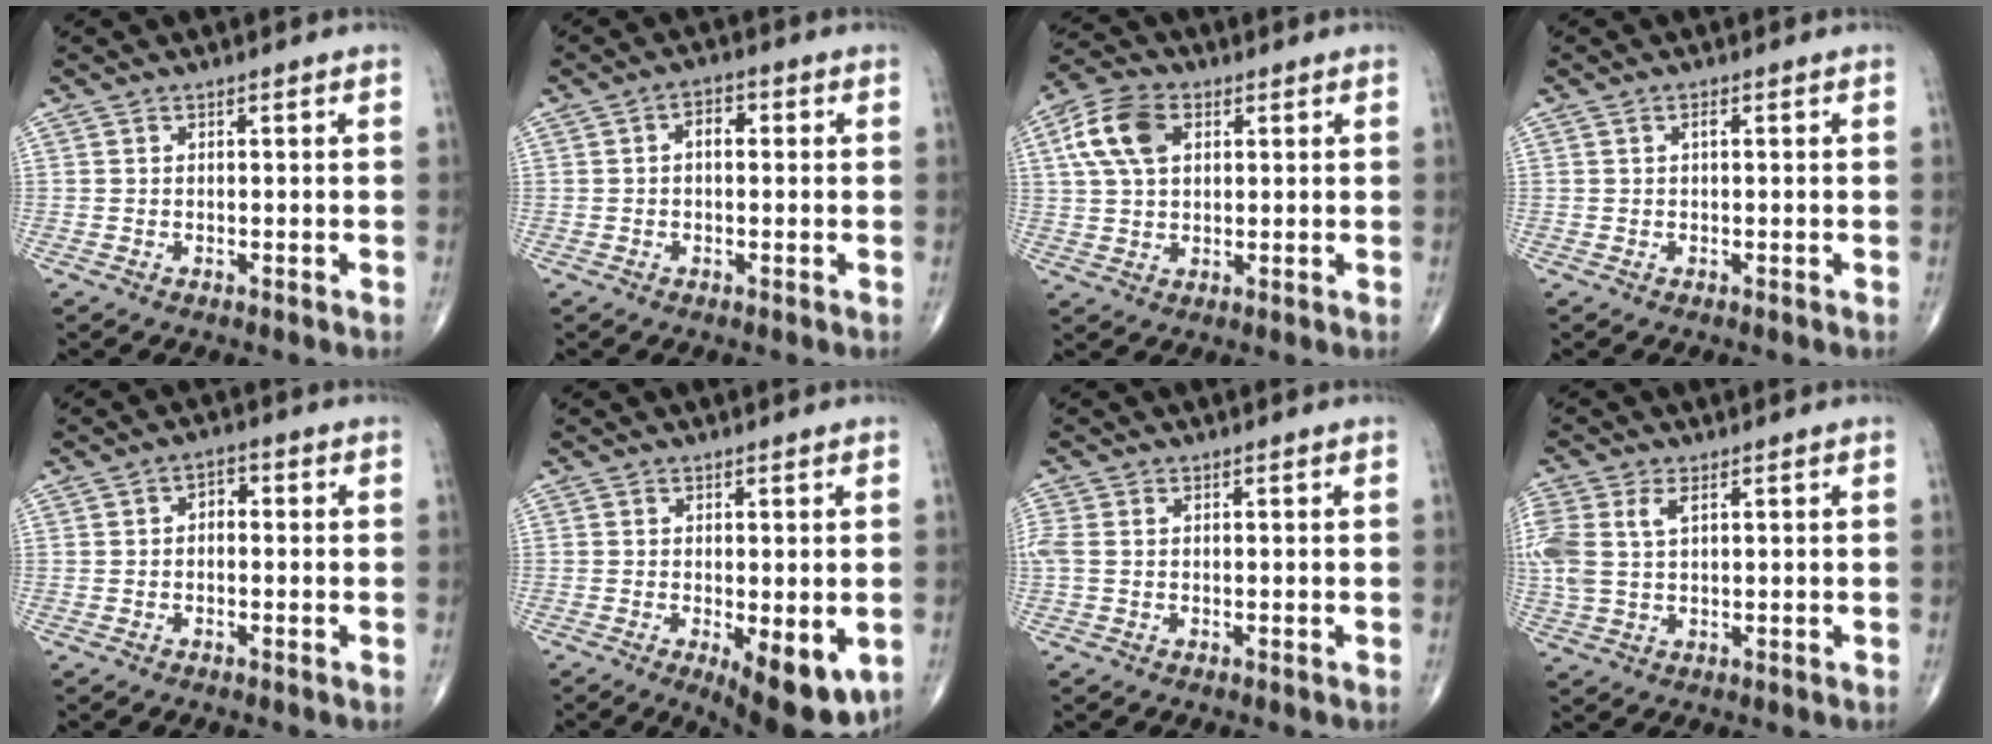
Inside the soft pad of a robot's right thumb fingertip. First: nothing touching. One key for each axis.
{"total": 3.3, "fx": 0.3, "fy": 1.9, "fz": 2.6, "tx": -0.030, "ty": 0.011, "tz": -0.001}
{"total": 9.9, "fx": 3.0, "fy": 6.2, "fz": 7.1, "tx": -0.138, "ty": 0.012, "tz": 0.051}
{"total": 0.8, "fx": 0.2, "fy": 0.3, "fz": 0.7, "tx": -0.014, "ty": 0.001, "tz": 0.000}
{"total": 2.6, "fx": -0.1, "fy": 1.7, "fz": 1.9, "tx": -0.014, "ty": 0.011, "tz": -0.010}
{"total": 10.1, "fx": -3.1, "fy": 3.8, "fz": 8.8, "tx": -0.112, "ty": -0.021, "tz": -0.036}
{"total": 3.2, "fx": 0.3, "fy": 2.0, "fz": 2.5, "tx": -0.090, "ty": 0.014, "tz": 0.008}
{"total": 8.4, "fx": 2.4, "fy": 4.7, "fz": 6.6, "tx": -0.180, "ty": 0.015, "tz": 0.053}